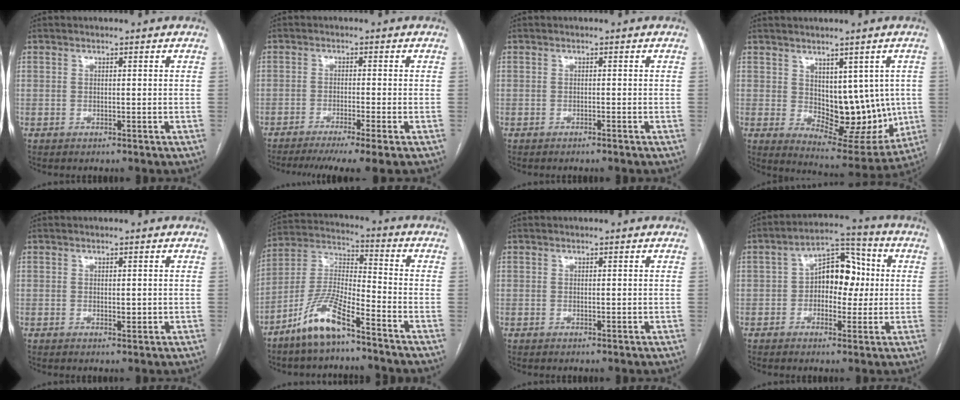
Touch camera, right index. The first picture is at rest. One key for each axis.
{"total": 9.4, "fx": -7.4, "fy": -1.1, "fz": 5.6, "tx": -0.071, "ty": -0.020, "tz": -0.112}
{"total": 0.8, "fx": -0.7, "fy": -0.2, "fz": 0.3, "tx": -0.009, "ty": 0.000, "tz": -0.010}
{"total": 12.6, "fx": 0.5, "fy": 7.2, "fz": 10.4, "tx": -0.124, "ty": -0.004, "tz": 0.034}
{"total": 1.5, "fx": 0.0, "fy": 0.7, "fz": 1.3, "tx": -0.019, "ty": -0.004, "tz": 0.003}
{"total": 11.0, "fx": -7.7, "fy": 1.8, "fz": 7.7, "tx": -0.165, "ty": -0.007, "tz": -0.154}
{"total": 0.6, "fx": 0.1, "fy": 0.3, "fz": 0.5, "tx": -0.009, "ty": -0.002, "tz": 0.002}
{"total": 9.3, "fx": 0.4, "fy": 5.4, "fz": 7.6, "tx": -0.112, "ty": 0.035, "tz": 0.005}